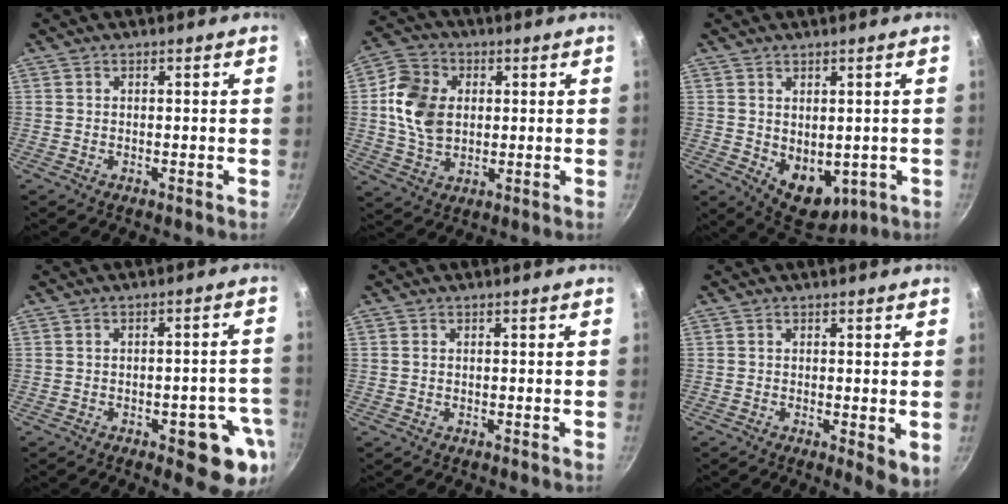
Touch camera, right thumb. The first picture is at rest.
{"total": 11.9, "force": [1.5, 8.9, 7.8], "torque": [-0.124, 0.002, 0.020]}
{"total": 8.7, "force": [-0.5, 6.0, 6.3], "torque": [-0.062, -0.017, 0.015]}
{"total": 10.3, "force": [-4.2, 4.1, 8.5], "torque": [-0.063, 0.018, -0.049]}
{"total": 0.5, "force": [0.1, 0.5, 0.3], "torque": [-0.005, 0.002, 0.001]}
{"total": 4.3, "force": [-0.2, 1.5, 4.1], "torque": [-0.049, -0.013, -0.002]}